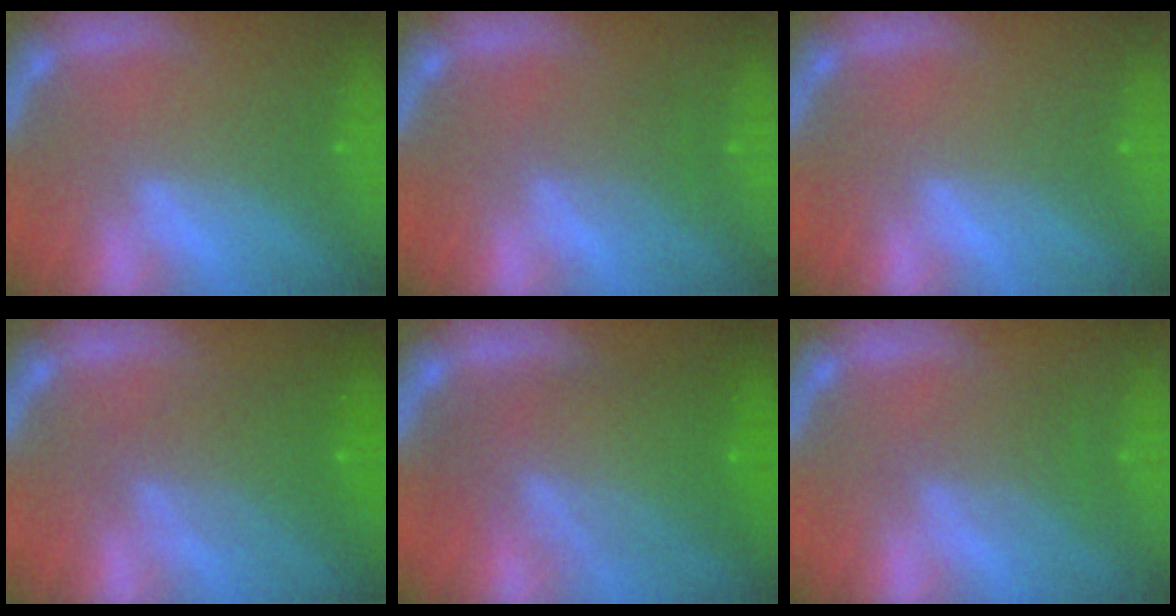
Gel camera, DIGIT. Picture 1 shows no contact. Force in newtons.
{"total": 2.0}
{"total": 0.0}
{"total": 5.1}
{"total": 9.1}
{"total": 3.0}